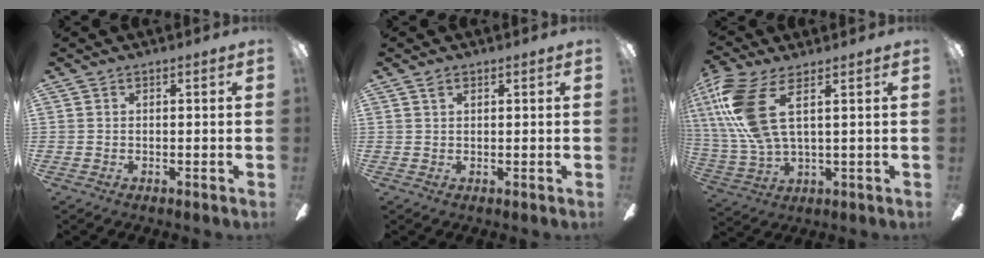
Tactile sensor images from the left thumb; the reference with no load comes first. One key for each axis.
{"total": 1.4, "fx": 0.9, "fy": 0.8, "fz": 0.8, "tx": -0.017, "ty": 0.002, "tz": 0.016}
{"total": 16.0, "fx": 5.5, "fy": 6.5, "fz": 13.6, "tx": -0.310, "ty": -0.016, "tz": 0.095}